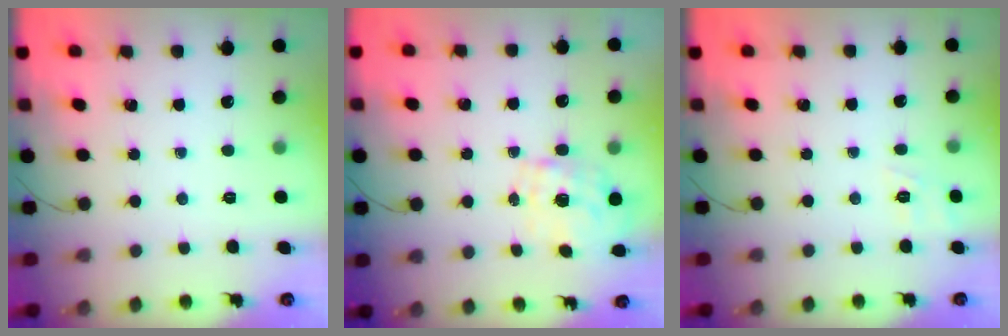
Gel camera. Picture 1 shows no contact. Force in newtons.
{"total": 1.6, "press": 1.4, "slide": 0.8}
{"total": 8.8, "press": 8.6, "slide": 1.8}